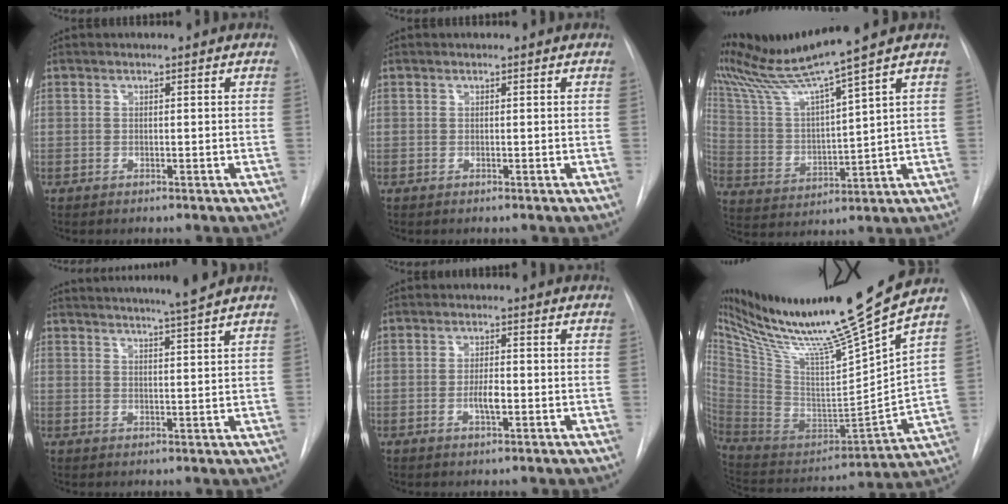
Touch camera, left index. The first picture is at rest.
{"total": 0.0}
{"total": 11.6, "force": [10.1, -3.1, 4.6], "torque": [-0.096, -0.012, 0.203]}
{"total": 9.4, "force": [8.6, -1.9, 3.3], "torque": [-0.050, -0.008, 0.115]}
{"total": 2.8, "force": [-0.7, 0.7, 2.6], "torque": [-0.048, 0.002, -0.012]}
{"total": 26.2, "force": [20.6, -1.4, 16.0], "torque": [-0.268, -0.039, 0.357]}